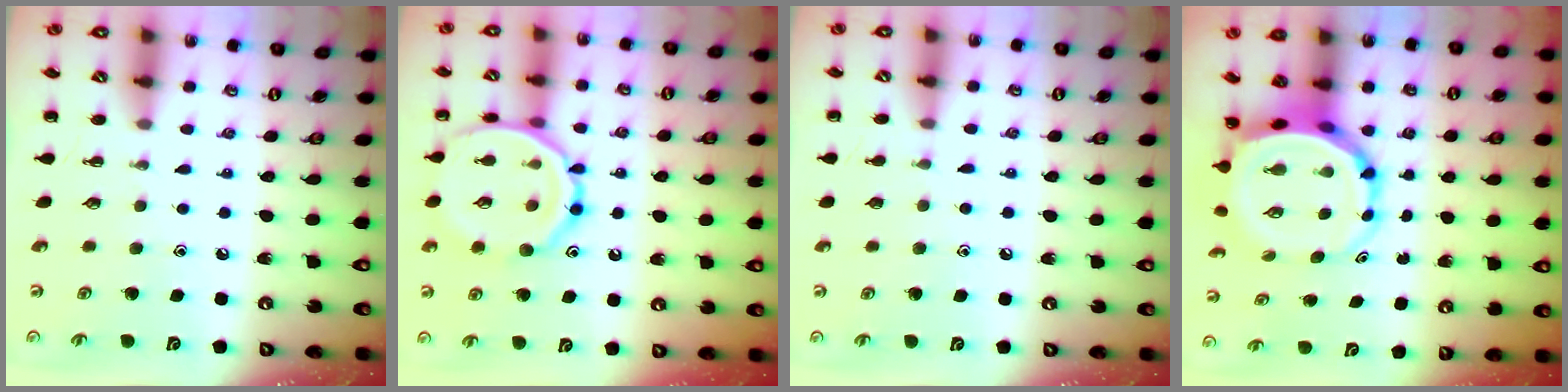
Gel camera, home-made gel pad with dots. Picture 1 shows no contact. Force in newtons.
{"total": 15.5, "press": 15.4, "slide": 1.0}
{"total": 2.6, "press": 2.4, "slide": 1.0}
{"total": 7.9, "press": 7.5, "slide": 2.5}